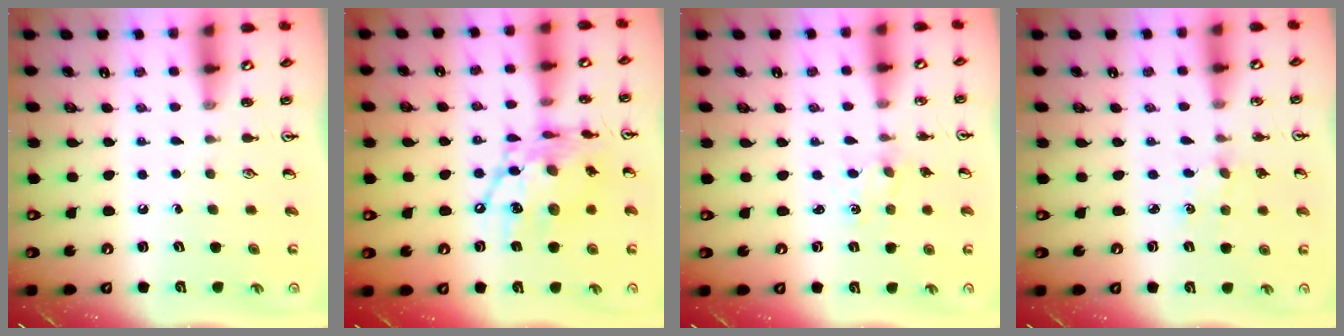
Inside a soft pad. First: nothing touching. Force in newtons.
{"total": 15.4, "press": 15.4, "slide": 1.2}
{"total": 0.7, "press": 0.7, "slide": 0.1}
{"total": 3.3, "press": 3.3, "slide": 0.5}